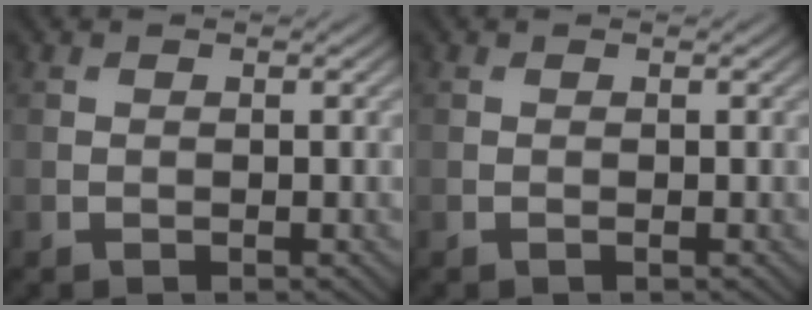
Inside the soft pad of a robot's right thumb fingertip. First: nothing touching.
{"total": 0.0}